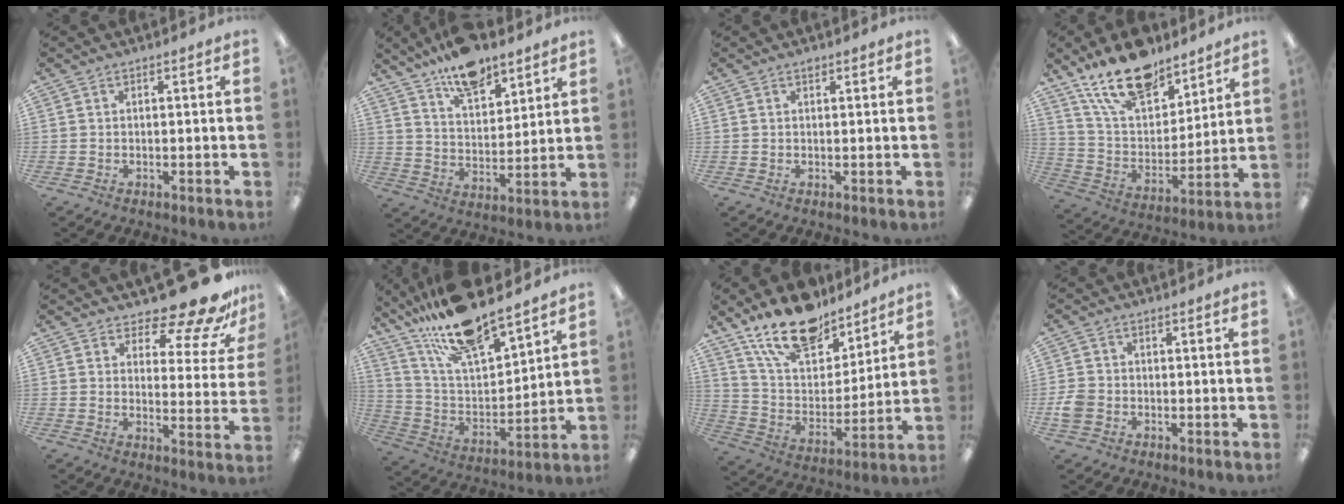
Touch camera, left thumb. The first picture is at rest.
{"total": 12.0, "force": [9.9, 4.7, 5.1], "torque": [-0.080, -0.057, 0.178]}
{"total": 0.9, "force": [0.7, 0.3, 0.4], "torque": [-0.008, 0.001, 0.013]}
{"total": 18.3, "force": [14.0, 8.2, 8.6], "torque": [-0.158, -0.077, 0.250]}
{"total": 14.9, "force": [11.7, 4.6, 8.1], "torque": [-0.112, -0.094, 0.195]}
{"total": 19.1, "force": [16.2, 4.5, 9.0], "torque": [-0.177, -0.100, 0.283]}
{"total": 18.4, "force": [14.5, 7.8, 8.2], "torque": [-0.161, -0.080, 0.261]}
{"total": 3.7, "force": [-1.1, 3.1, 1.9], "torque": [-0.035, 0.007, -0.019]}